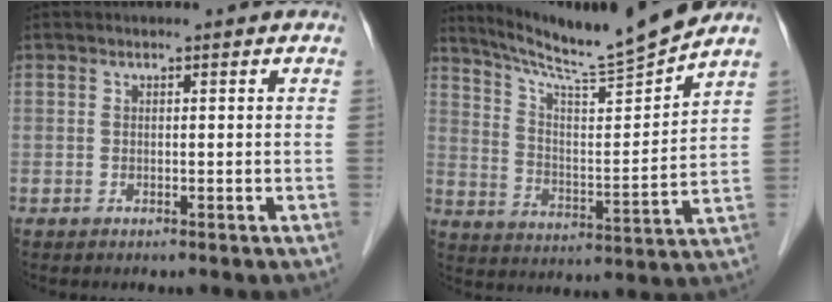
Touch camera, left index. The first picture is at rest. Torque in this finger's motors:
{"motor_torque": [0.49, -0.70, 0.01, -0.01]}